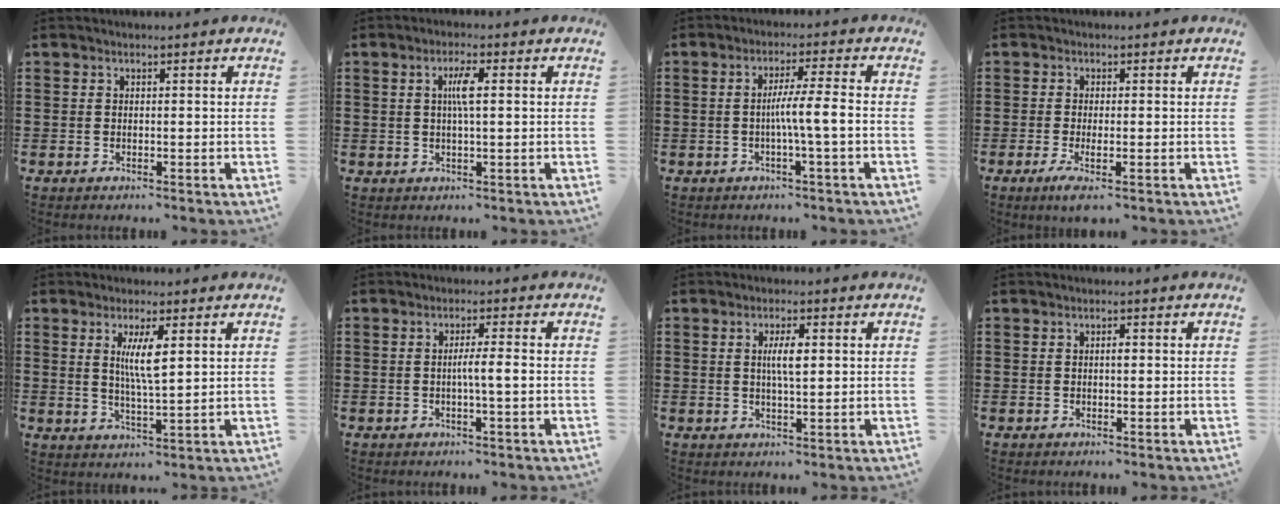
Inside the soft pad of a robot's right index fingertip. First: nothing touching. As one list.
[{"total": 3.5, "force": [0.5, 0.5, 3.4], "torque": [-0.066, 0.002, 0.005]}, {"total": 5.1, "force": [-1.1, -0.4, 5.0], "torque": [-0.089, -0.004, -0.026]}, {"total": 1.9, "force": [-0.9, 0.1, 1.7], "torque": [-0.045, -0.011, -0.020]}, {"total": 5.6, "force": [1.6, 1.0, 5.2], "torque": [-0.107, 0.002, 0.025]}, {"total": 3.2, "force": [-0.5, 0.0, 3.1], "torque": [-0.054, -0.005, -0.012]}, {"total": 4.1, "force": [0.7, 1.0, 3.9], "torque": [-0.077, 0.005, 0.009]}, {"total": 1.2, "force": [0.1, 0.4, 1.1], "torque": [-0.022, 0.000, 0.000]}]